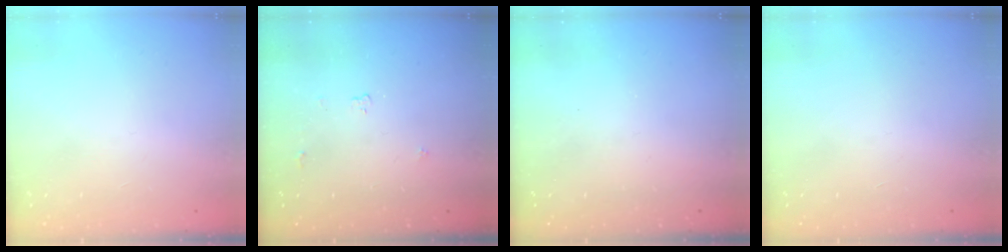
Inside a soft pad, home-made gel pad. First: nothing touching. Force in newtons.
{"total": 3.5, "press": 3.4, "slide": 0.6}
{"total": 0.0}
{"total": 0.0}